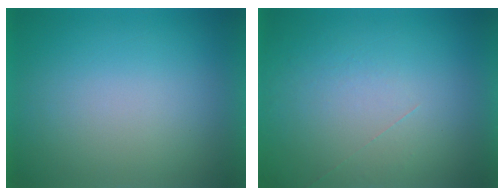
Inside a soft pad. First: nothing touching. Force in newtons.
{"total": 1.1}